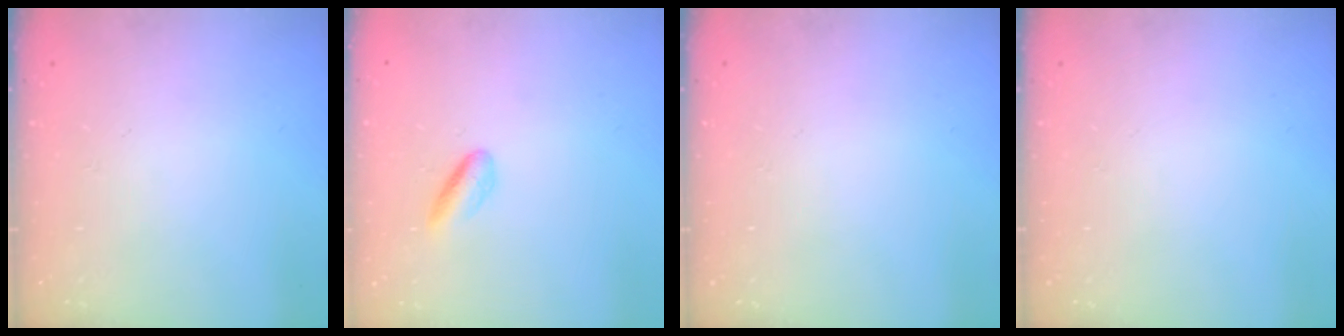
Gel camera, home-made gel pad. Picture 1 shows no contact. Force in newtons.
{"total": 2.4, "press": 2.2, "slide": 1.0}
{"total": 0.0}
{"total": 0.0}